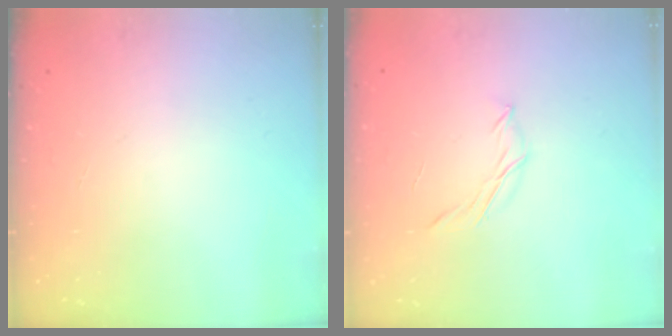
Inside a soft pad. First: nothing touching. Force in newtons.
{"total": 4.7, "press": 4.6, "slide": 1.0}